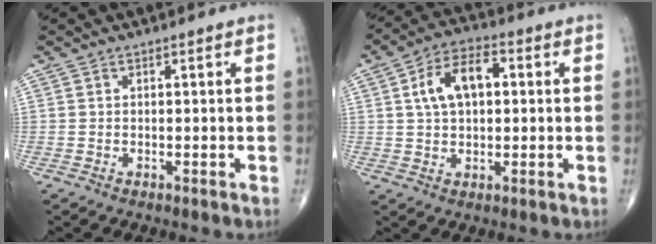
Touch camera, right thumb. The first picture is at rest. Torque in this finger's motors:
{"motor_torque": [-0.48, 1.06, 0.08, 0.01, 0.29]}